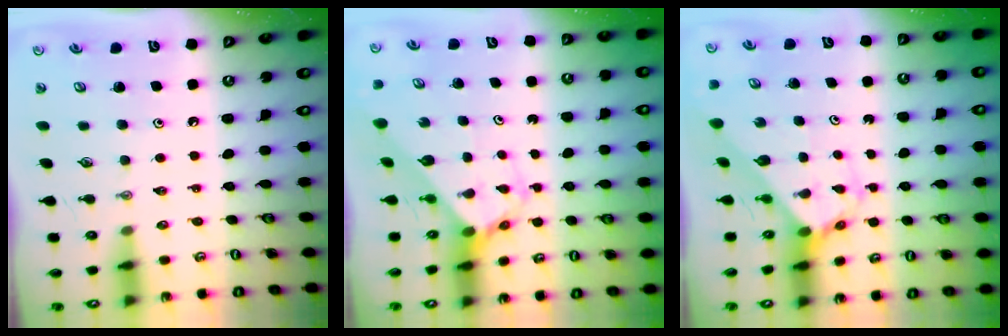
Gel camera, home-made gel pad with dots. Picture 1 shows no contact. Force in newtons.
{"total": 2.7, "press": 2.7, "slide": 0.2}
{"total": 2.6, "press": 2.6, "slide": 0.2}